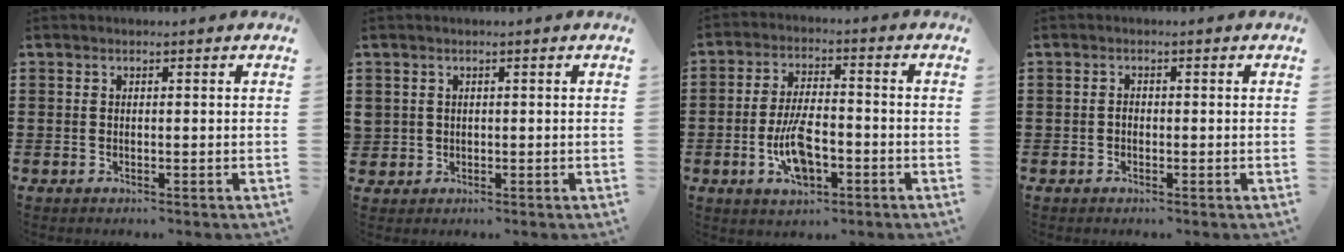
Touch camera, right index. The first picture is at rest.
{"total": 1.2, "force": [0.3, 1.1, 0.0], "torque": [-0.004, 0.006, 0.004]}
{"total": 8.4, "force": [-2.9, 3.9, 6.9], "torque": [-0.146, 0.003, -0.056]}
{"total": 0.6, "force": [-0.3, 0.4, 0.4], "torque": [-0.010, -0.001, -0.005]}